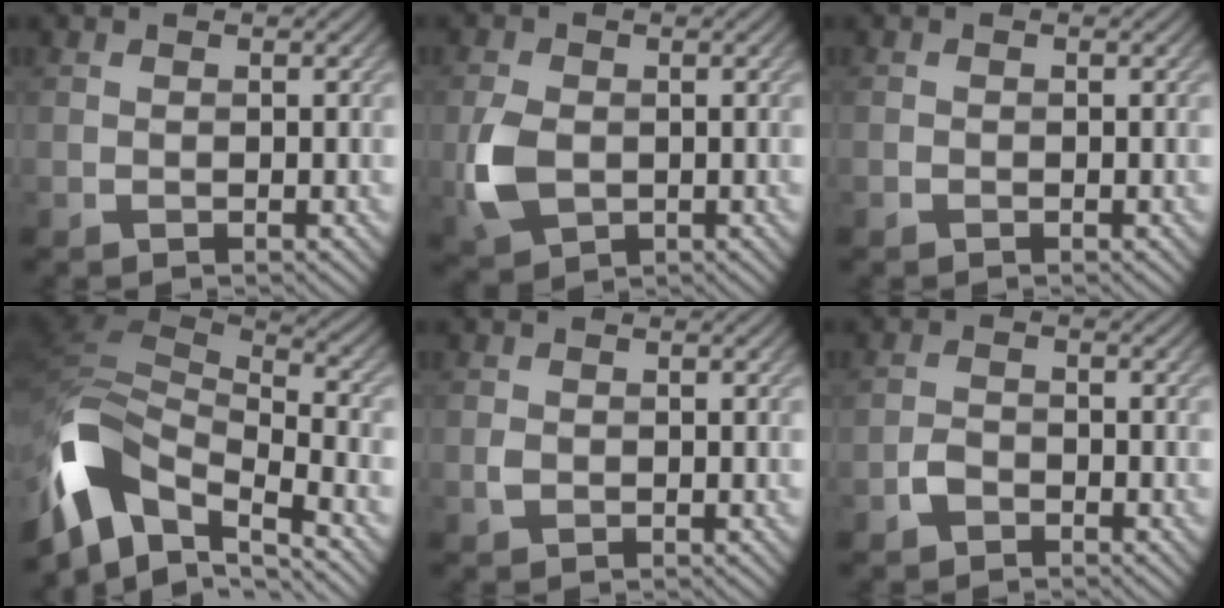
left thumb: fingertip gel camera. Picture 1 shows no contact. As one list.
[{"total": 5.5, "force": [-0.8, 3.8, 3.8], "torque": [-0.098, -0.008, -0.018]}, {"total": 0.0}, {"total": 13.0, "force": [-6.1, 6.4, 9.5], "torque": [-0.226, -0.014, -0.115]}, {"total": 0.8, "force": [0.0, 0.7, 0.5], "torque": [-0.011, 0.001, -0.004]}, {"total": 1.7, "force": [-1.2, 1.0, 0.7], "torque": [-0.012, 0.006, -0.031]}]